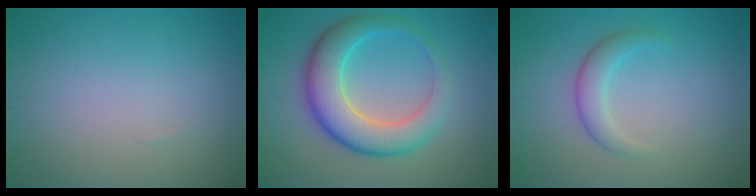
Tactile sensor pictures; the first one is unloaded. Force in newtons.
{"total": 7.2, "press": 7.2, "slide": 0.2}
{"total": 2.4, "press": 2.4, "slide": 0.1}